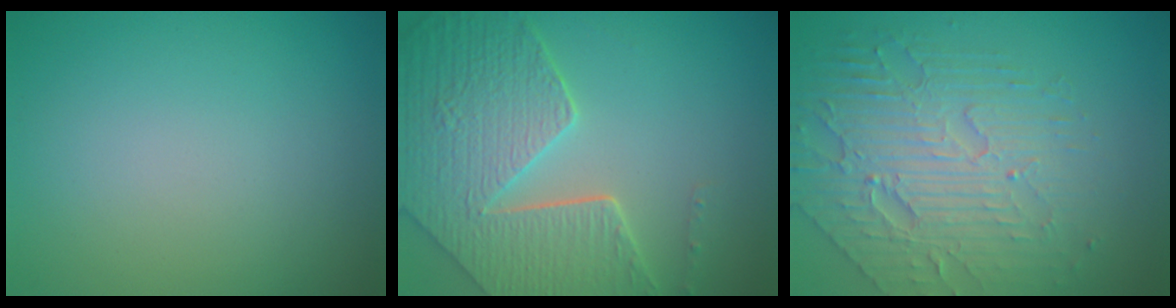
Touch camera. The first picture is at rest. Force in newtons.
{"total": 8.6, "press": 6.1, "slide": 6.0}
{"total": 6.4, "press": 4.8, "slide": 4.4}